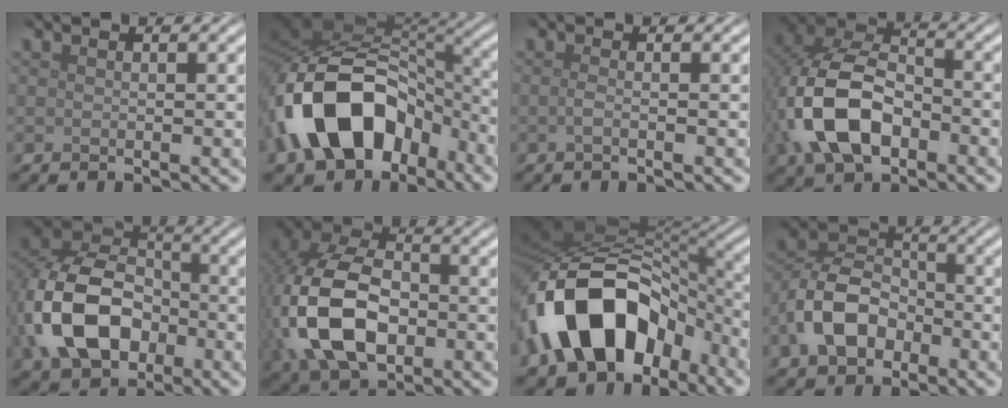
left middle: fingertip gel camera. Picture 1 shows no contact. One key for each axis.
{"total": 15.4, "fx": -5.8, "fy": 10.5, "fz": 9.6, "tx": -0.181, "ty": -0.001, "tz": -0.109}
{"total": 1.0, "fx": -0.3, "fy": 0.3, "fz": 0.9, "tx": -0.015, "ty": -0.001, "tz": -0.009}
{"total": 9.7, "fx": -2.7, "fy": 6.0, "fz": 7.1, "tx": -0.164, "ty": 0.004, "tz": -0.057}
{"total": 10.3, "fx": -2.8, "fy": 7.3, "fz": 6.7, "tx": -0.141, "ty": 0.004, "tz": -0.058}
{"total": 11.1, "fx": -2.3, "fy": 7.4, "fz": 8.0, "tx": -0.188, "ty": -0.008, "tz": -0.052}
{"total": 15.7, "fx": -5.9, "fy": 10.6, "fz": 10.0, "tx": -0.177, "ty": -0.001, "tz": -0.105}
{"total": 6.6, "fx": -2.6, "fy": 4.7, "fz": 4.0, "tx": -0.080, "ty": 0.008, "tz": -0.059}